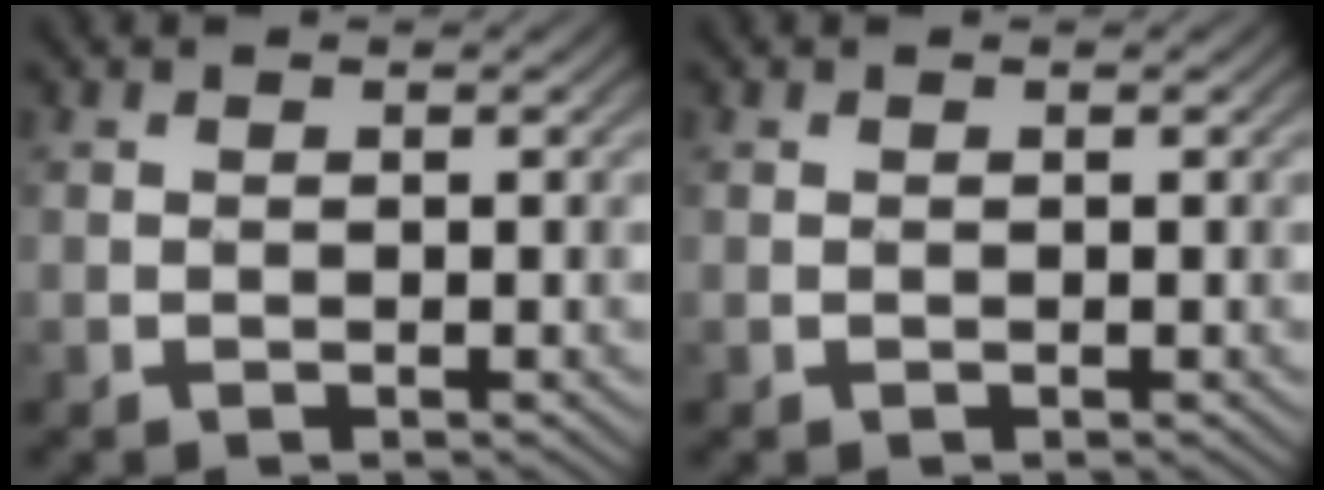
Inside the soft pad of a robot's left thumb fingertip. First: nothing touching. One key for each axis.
{"total": 0.0}